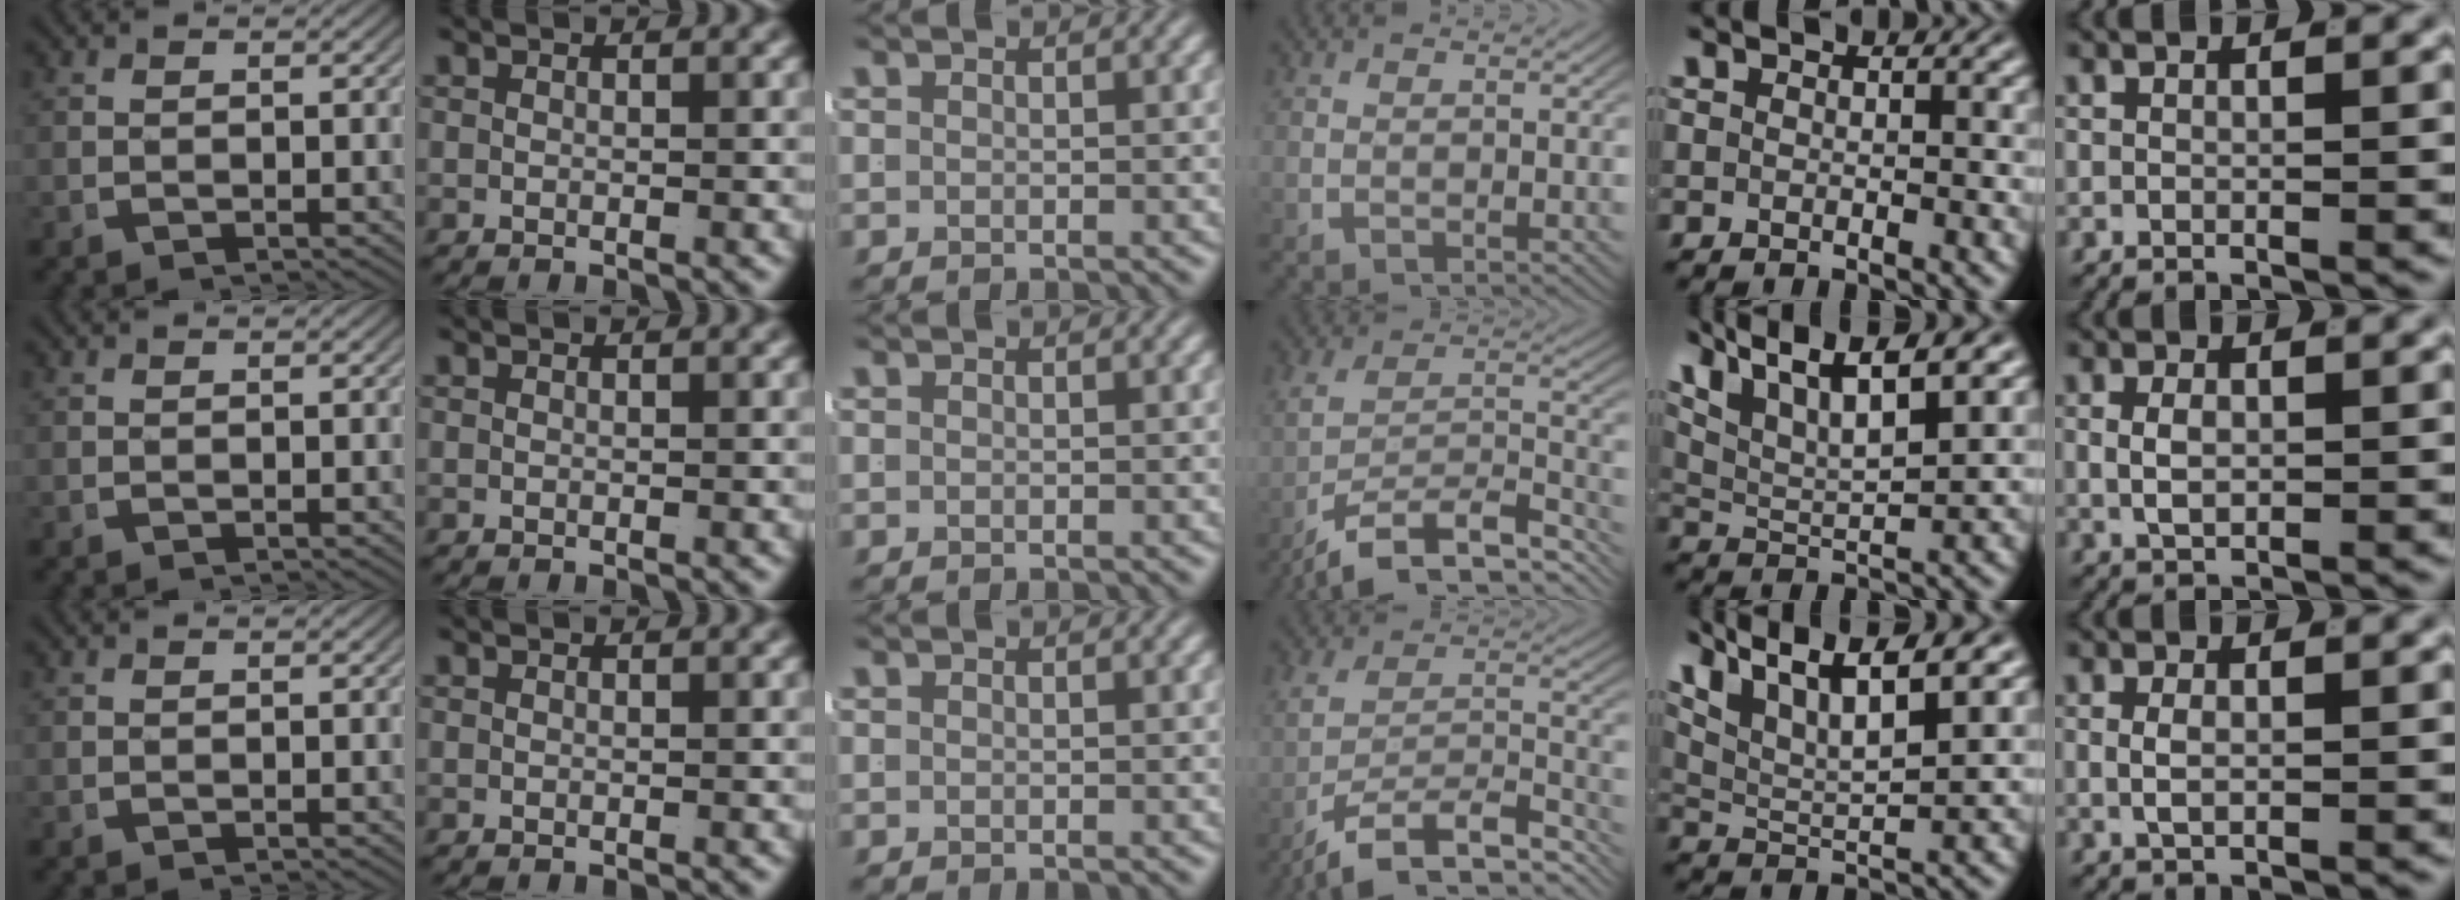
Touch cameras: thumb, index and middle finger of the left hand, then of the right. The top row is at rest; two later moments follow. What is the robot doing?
{"motion": "lift_and_place", "object": "jacket"}